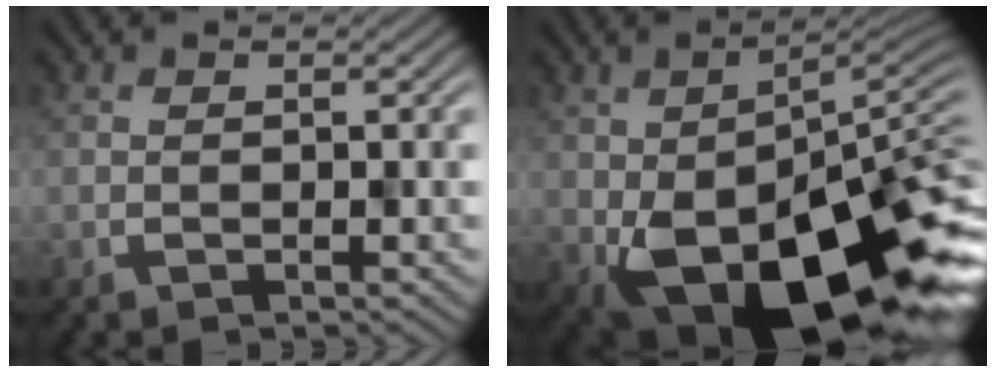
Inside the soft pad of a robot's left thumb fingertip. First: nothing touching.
{"total": 17.3, "force": [-5.8, 8.4, 13.9], "torque": [-0.227, -0.035, -0.087]}